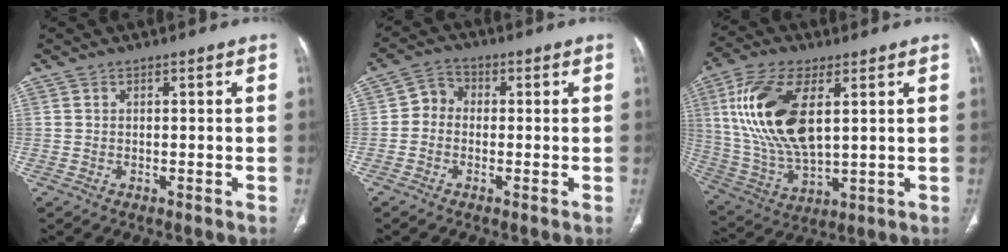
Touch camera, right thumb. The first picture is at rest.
{"total": 4.2, "force": [-0.5, 3.6, 2.0], "torque": [-0.017, 0.013, -0.024]}
{"total": 18.7, "force": [4.8, 8.9, 15.7], "torque": [-0.322, -0.015, 0.098]}